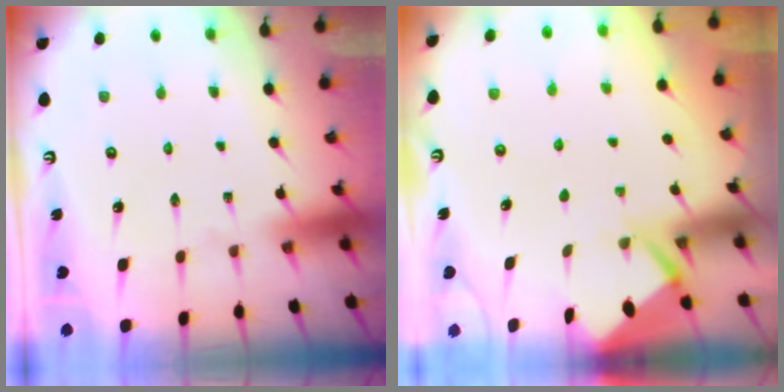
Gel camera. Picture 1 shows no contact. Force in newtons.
{"total": 2.9, "press": 2.9, "slide": 0.3}